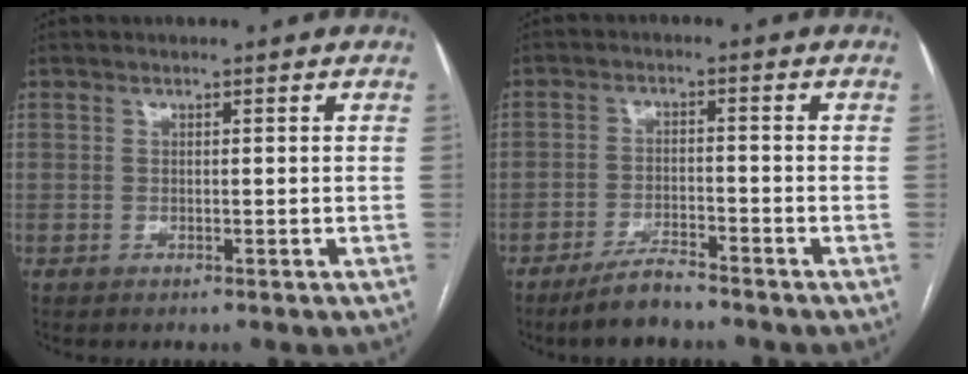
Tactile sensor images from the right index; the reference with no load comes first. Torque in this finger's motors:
{"motor_torque": [-0.36, -0.34, -0.69, -0.13]}